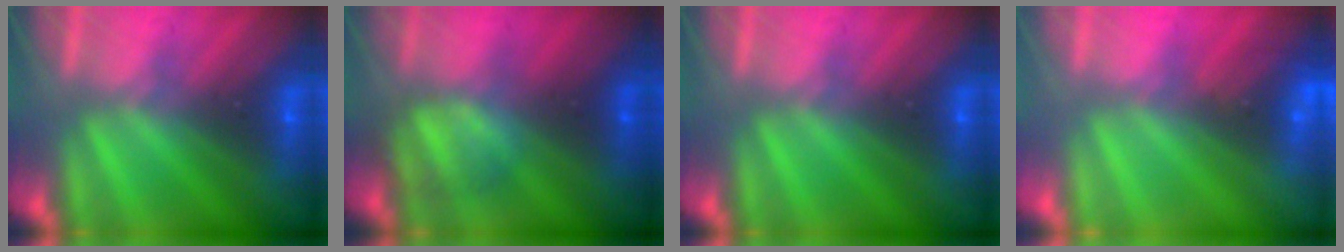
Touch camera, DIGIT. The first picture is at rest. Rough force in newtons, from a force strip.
{"total": 2.4}
{"total": 0.0}
{"total": 2.5}